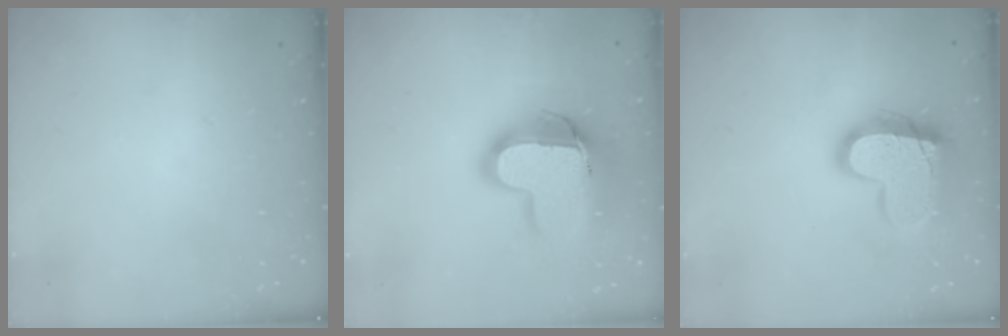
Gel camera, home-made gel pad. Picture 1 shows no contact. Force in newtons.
{"total": 17.0, "press": 17.0, "slide": 1.2}
{"total": 17.6, "press": 17.6, "slide": 1.2}